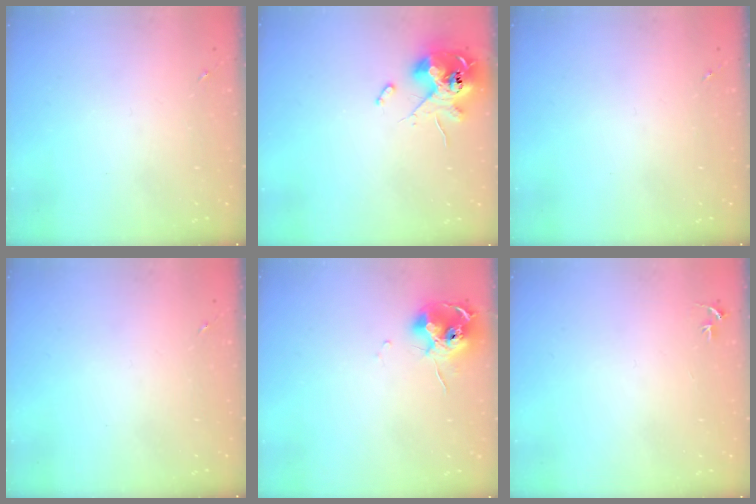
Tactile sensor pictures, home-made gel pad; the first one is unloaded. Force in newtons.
{"total": 12.0, "press": 11.8, "slide": 1.9}
{"total": 0.0}
{"total": 0.0}
{"total": 11.2, "press": 11.1, "slide": 1.1}
{"total": 3.1, "press": 3.1, "slide": 0.3}